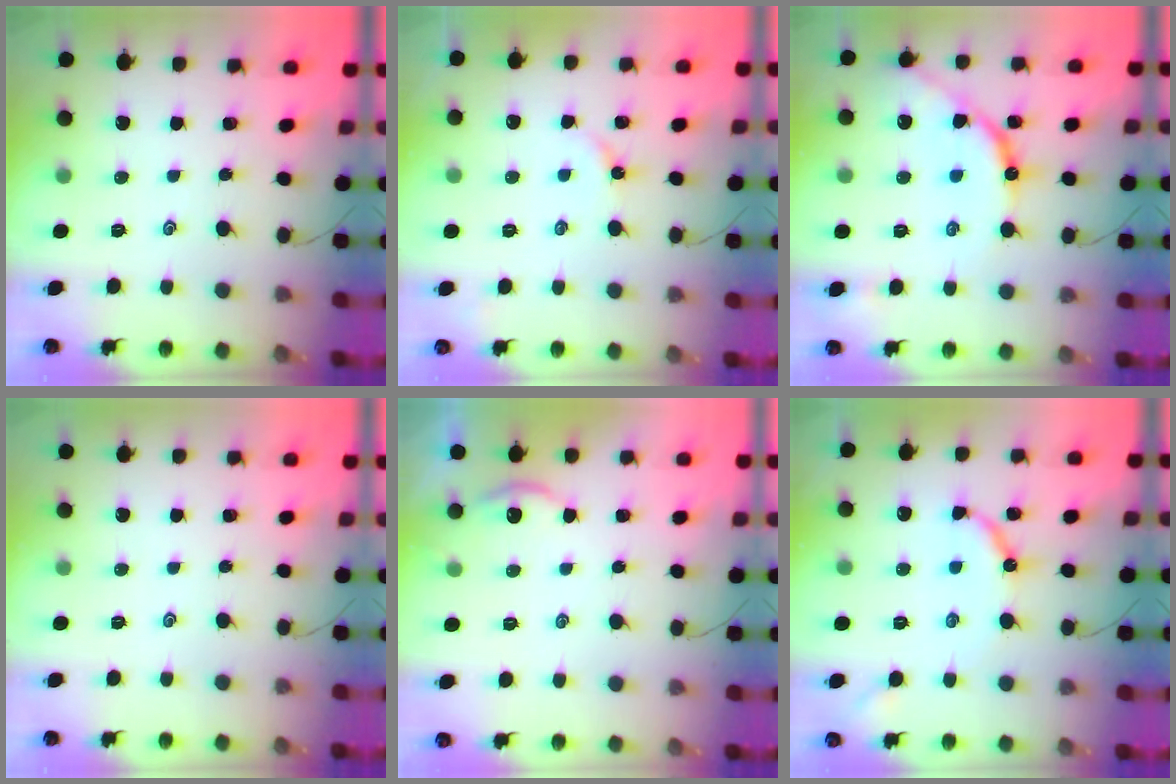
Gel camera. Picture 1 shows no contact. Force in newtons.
{"total": 2.9, "press": 2.8, "slide": 0.4}
{"total": 11.8, "press": 11.8, "slide": 1.1}
{"total": 0.0}
{"total": 1.9, "press": 1.9, "slide": 0.3}
{"total": 8.7, "press": 8.6, "slide": 1.0}